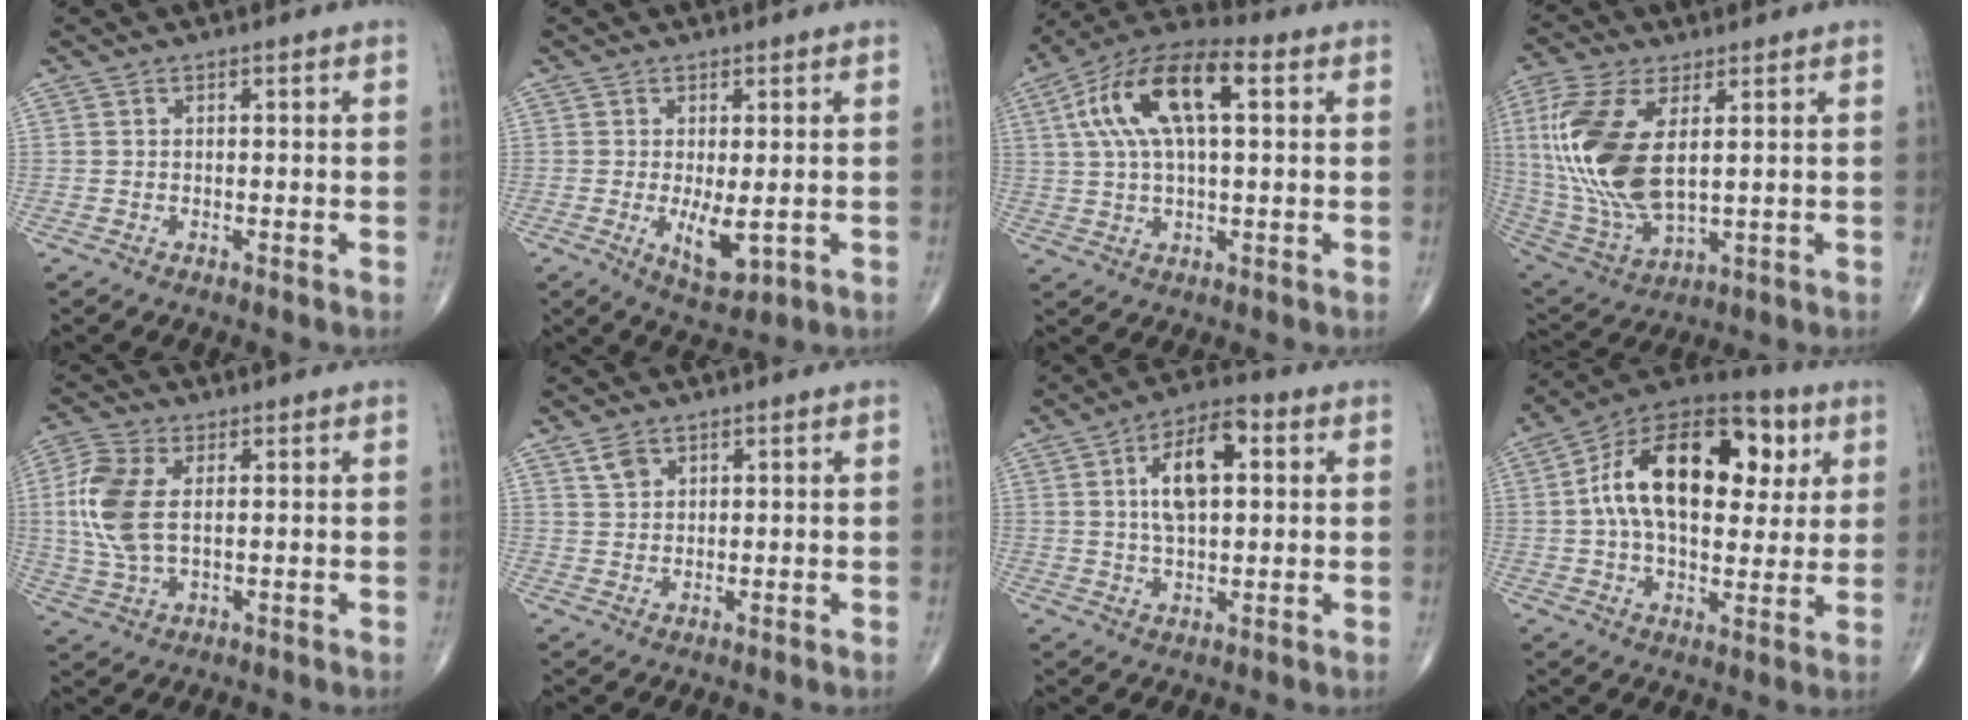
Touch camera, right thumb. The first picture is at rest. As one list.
[{"total": 5.7, "force": [-0.8, 2.2, 5.2], "torque": [-0.082, -0.017, -0.002]}, {"total": 16.2, "force": [4.3, 6.9, 14.0], "torque": [-0.267, 0.031, 0.070]}, {"total": 19.5, "force": [3.2, 9.5, 16.7], "torque": [-0.378, -0.018, 0.070]}, {"total": 10.7, "force": [1.4, 6.0, 8.7], "torque": [-0.211, 0.003, 0.028]}, {"total": 2.8, "force": [1.8, 1.8, 1.3], "torque": [-0.018, -0.006, 0.038]}, {"total": 11.7, "force": [2.7, 5.5, 9.9], "torque": [-0.158, 0.010, 0.041]}, {"total": 23.1, "force": [5.1, 13.3, 18.2], "torque": [-0.269, 0.015, 0.070]}]